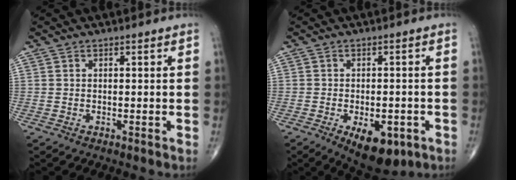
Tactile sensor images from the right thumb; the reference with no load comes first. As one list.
[{"total": 9.9, "force": [-4.3, 5.1, 7.4], "torque": [-0.091, 0.002, -0.051]}]